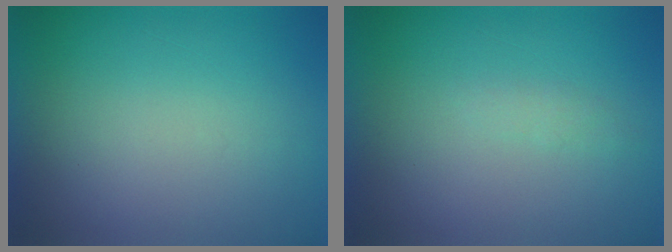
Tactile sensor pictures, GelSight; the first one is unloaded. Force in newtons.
{"total": 1.2}